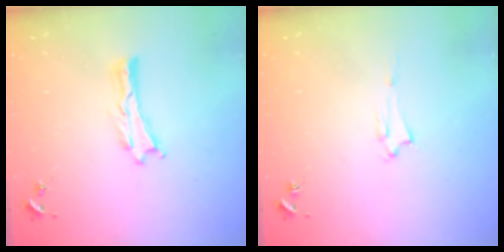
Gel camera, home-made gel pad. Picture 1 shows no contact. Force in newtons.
{"total": 1.5, "press": 1.5, "slide": 0.2}